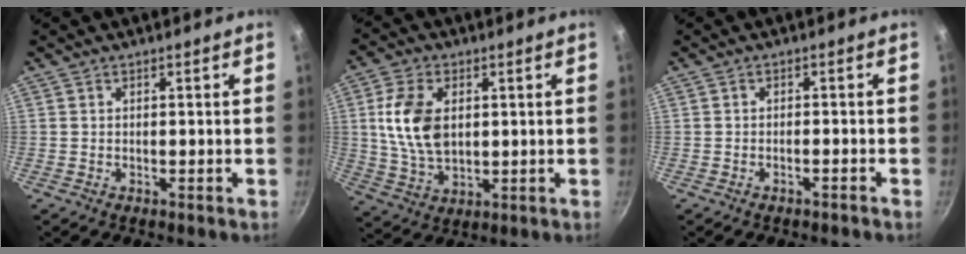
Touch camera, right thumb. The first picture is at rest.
{"total": 11.7, "force": [2.0, 7.3, 8.9], "torque": [-0.160, -0.011, 0.043]}
{"total": 1.1, "force": [-0.9, -0.1, 0.5], "torque": [-0.017, 0.010, -0.013]}